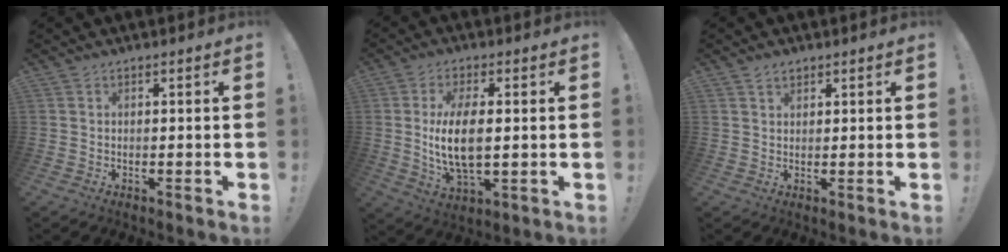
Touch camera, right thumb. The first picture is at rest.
{"total": 12.0, "force": [0.4, 5.4, 10.7], "torque": [-0.207, -0.012, 0.003]}
{"total": 2.0, "force": [1.5, 1.2, 0.7], "torque": [-0.005, -0.007, 0.026]}